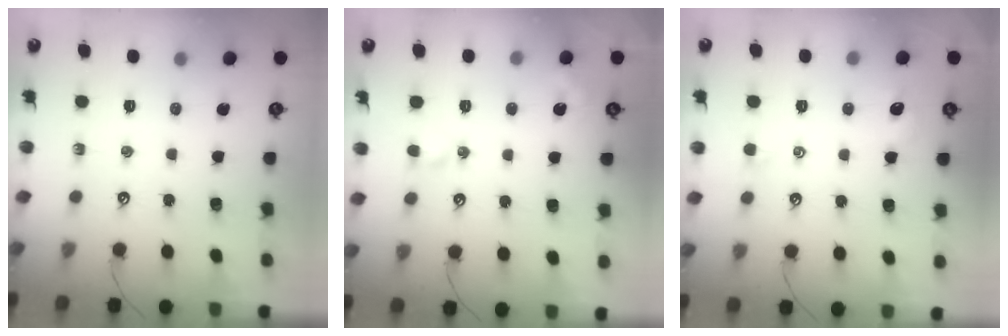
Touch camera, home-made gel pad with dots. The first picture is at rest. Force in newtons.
{"total": 3.0, "press": 2.9, "slide": 0.8}
{"total": 1.7, "press": 1.6, "slide": 0.6}